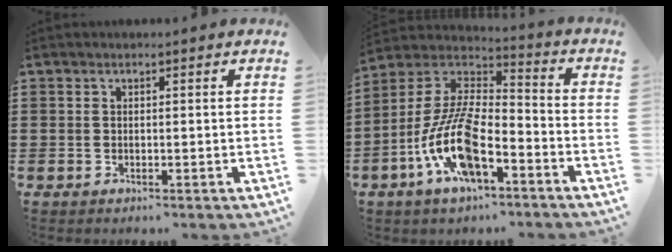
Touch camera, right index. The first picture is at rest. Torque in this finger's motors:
{"motor_torque": [2.14, 0.00, 0.77, 0.21]}